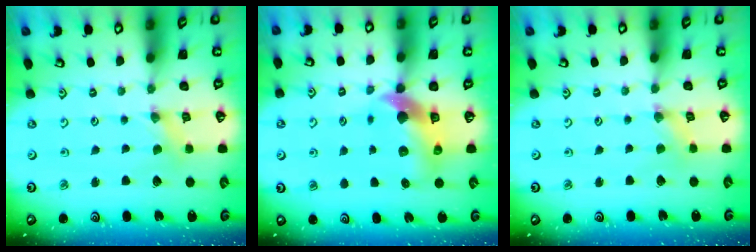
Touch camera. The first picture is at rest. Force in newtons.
{"total": 9.9, "press": 9.8, "slide": 1.3}
{"total": 0.8, "press": 0.7, "slide": 0.3}